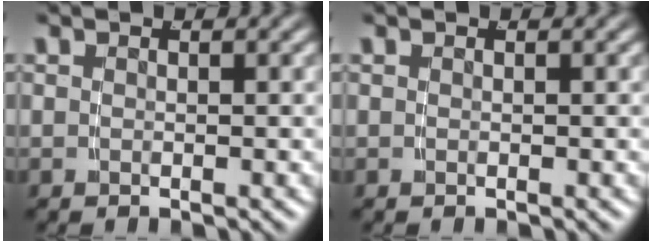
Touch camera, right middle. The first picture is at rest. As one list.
[{"total": 0.0}]